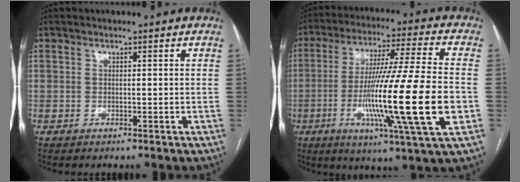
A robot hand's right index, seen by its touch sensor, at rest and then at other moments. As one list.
[{"total": 21.6, "force": [-4.6, -0.4, 21.1], "torque": [-0.359, -0.022, -0.085]}]